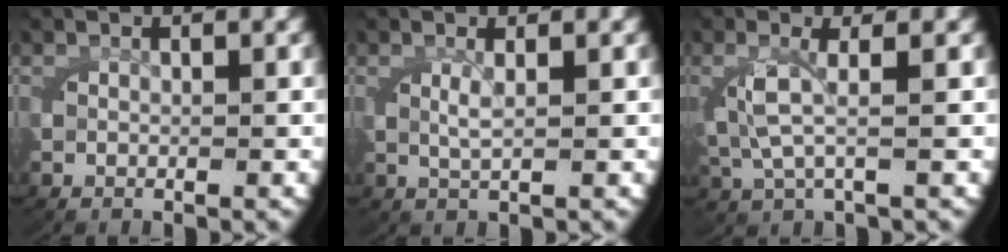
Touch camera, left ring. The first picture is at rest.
{"total": 1.6, "force": [0.5, 0.1, 1.5], "torque": [-0.036, -0.006, 0.012]}
{"total": 3.0, "force": [0.2, 1.3, 2.8], "torque": [-0.081, -0.014, 0.013]}